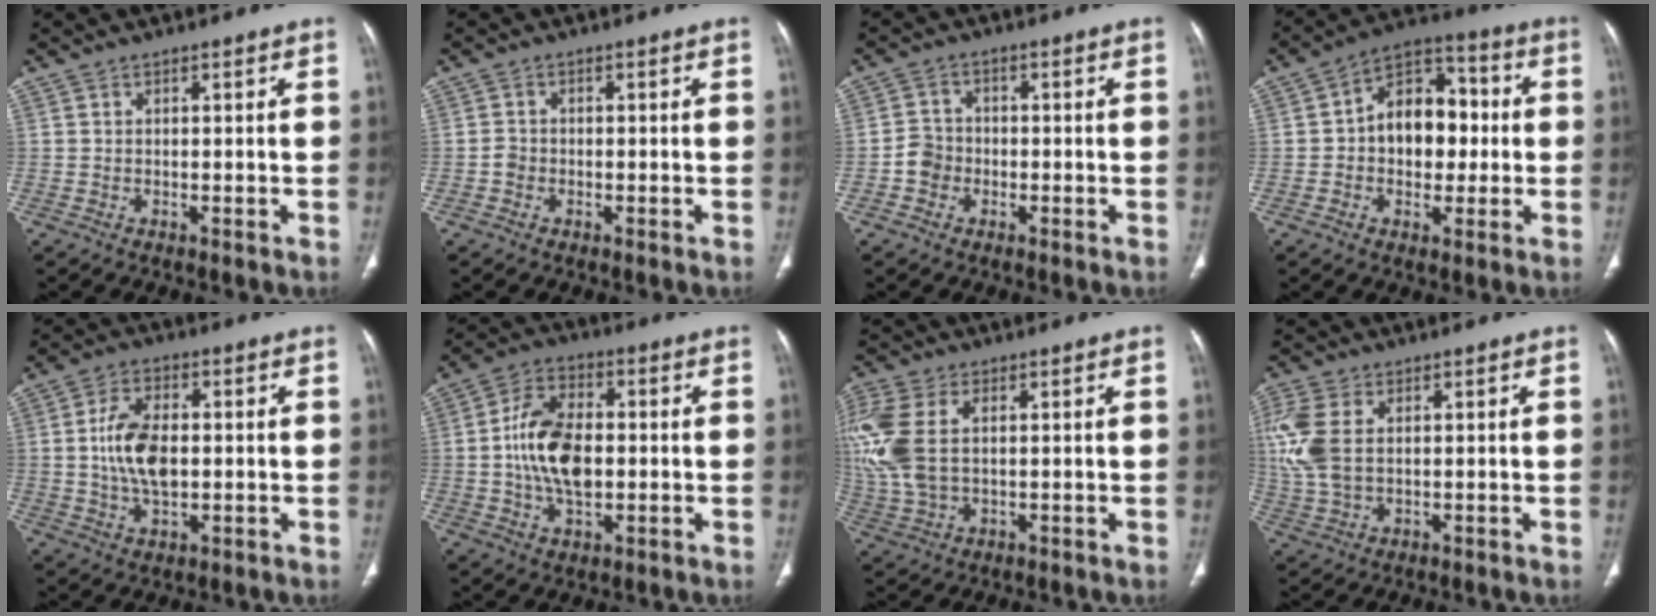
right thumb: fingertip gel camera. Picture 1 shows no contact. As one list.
[{"total": 1.5, "force": [-0.6, 1.2, 0.5], "torque": [-0.006, 0.005, -0.014]}, {"total": 3.7, "force": [-1.3, 3.3, 1.2], "torque": [-0.004, 0.013, -0.032]}, {"total": 13.3, "force": [0.2, 9.3, 9.5], "torque": [-0.094, 0.033, -0.005]}, {"total": 9.8, "force": [0.2, 5.6, 8.0], "torque": [-0.145, 0.003, 0.005]}, {"total": 13.1, "force": [-0.2, 7.8, 10.5], "torque": [-0.181, 0.013, -0.005]}, {"total": 13.5, "force": [2.5, 8.1, 10.4], "torque": [-0.271, 0.012, 0.054]}, {"total": 10.2, "force": [2.2, 6.2, 7.8], "torque": [-0.202, 0.005, 0.048]}]